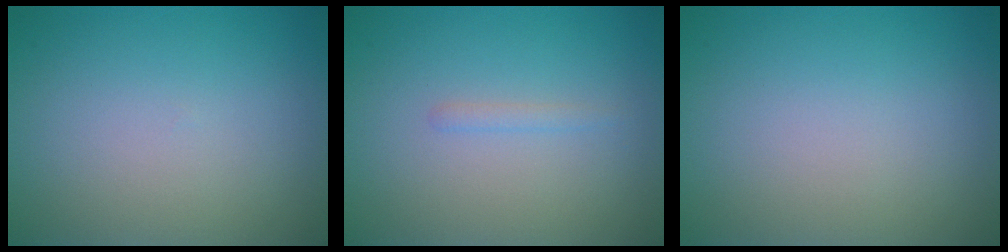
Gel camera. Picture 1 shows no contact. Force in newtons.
{"total": 0.7, "press": 0.7, "slide": 0.1}
{"total": 0.0}